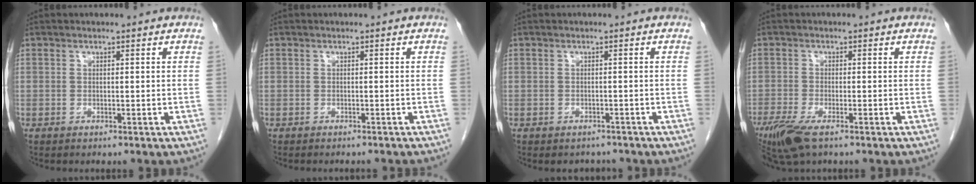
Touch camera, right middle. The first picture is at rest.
{"total": 3.8, "force": [-3.5, 0.4, 1.2], "torque": [-0.016, -0.010, -0.040]}
{"total": 1.9, "force": [-1.7, 0.9, 0.0], "torque": [-0.003, 0.001, -0.024]}
{"total": 6.7, "force": [-4.4, 1.6, 4.8], "torque": [-0.093, -0.019, -0.081]}